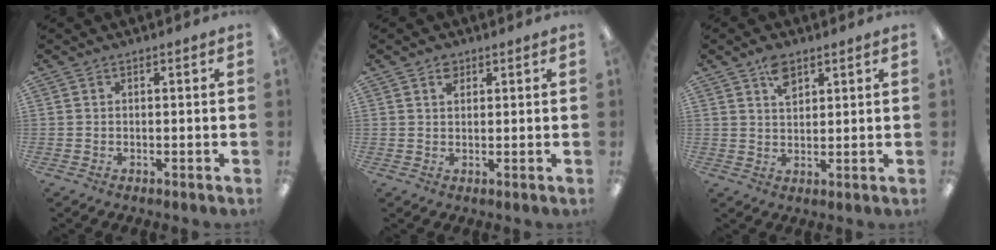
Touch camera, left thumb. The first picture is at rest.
{"total": 2.5, "force": [1.7, 1.5, 1.1], "torque": [-0.010, -0.007, 0.028]}
{"total": 5.1, "force": [3.1, 2.9, 2.9], "torque": [-0.041, -0.007, 0.052]}